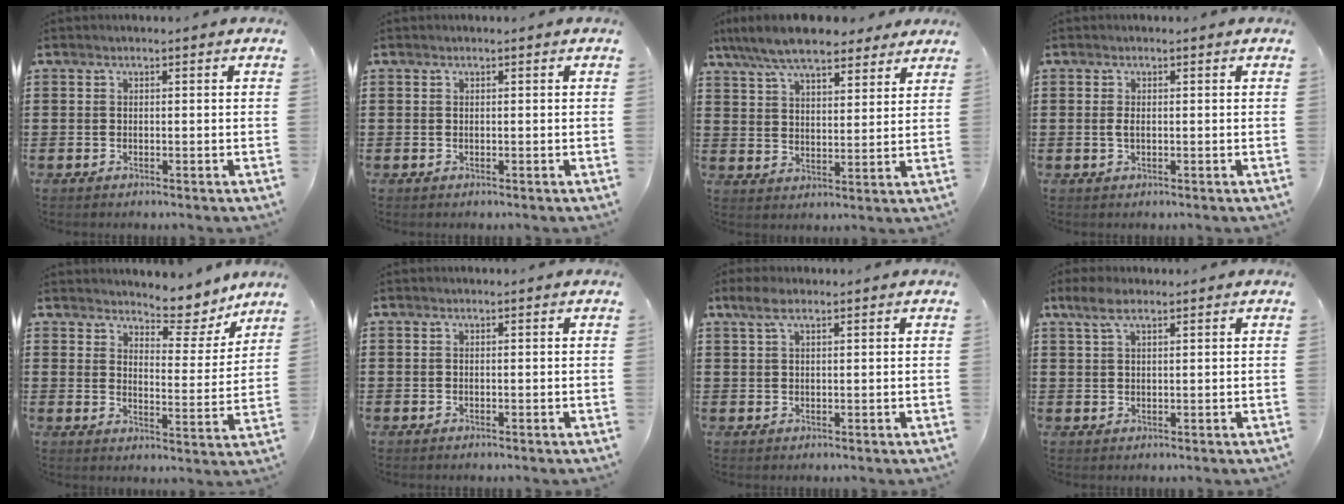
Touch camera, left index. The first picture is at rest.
{"total": 0.0}
{"total": 9.0, "force": [7.8, 2.3, 3.9], "torque": [-0.103, -0.014, 0.144]}
{"total": 1.3, "force": [0.0, 0.5, 1.2], "torque": [-0.031, -0.001, -0.003]}
{"total": 5.8, "force": [5.5, 1.1, 1.1], "torque": [-0.019, -0.049, 0.090]}
{"total": 0.0}
{"total": 3.1, "force": [1.6, 1.1, 2.4], "torque": [-0.051, 0.004, 0.029]}
{"total": 4.7, "force": [2.9, 1.4, 3.5], "torque": [-0.073, 0.005, 0.055]}